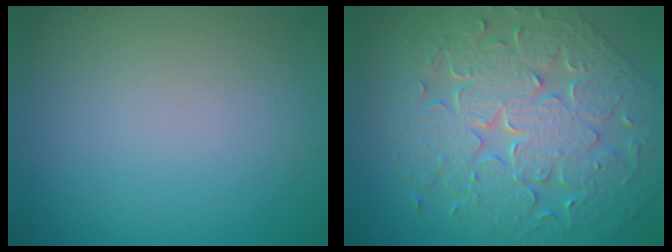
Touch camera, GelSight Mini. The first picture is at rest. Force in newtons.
{"total": 9.3, "press": 6.8, "slide": 6.2}